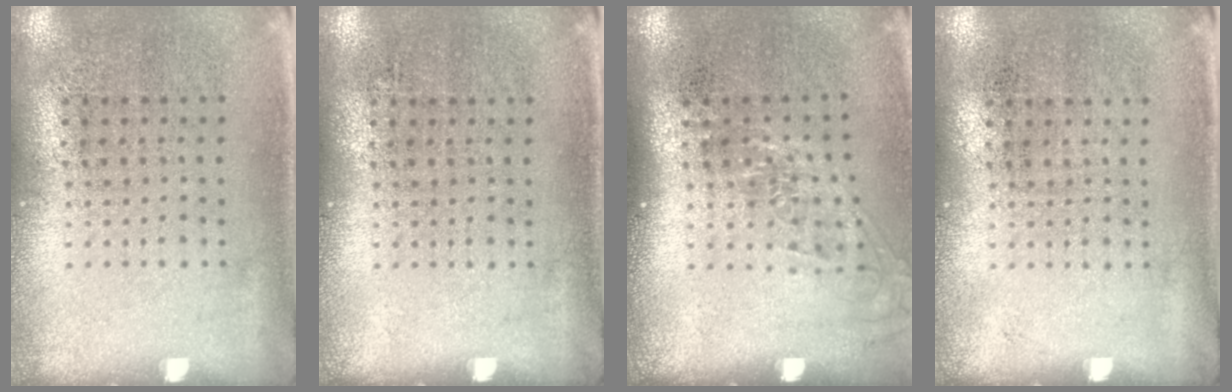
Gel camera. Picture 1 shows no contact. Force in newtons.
{"total": 0.0}
{"total": 1.2, "press": 1.0, "slide": 0.8}
{"total": 0.0}